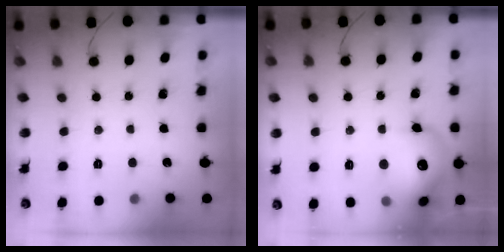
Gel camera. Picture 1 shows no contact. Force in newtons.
{"total": 17.4, "press": 17.3, "slide": 2.0}